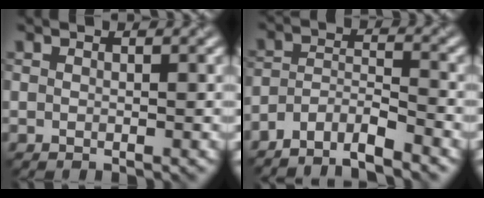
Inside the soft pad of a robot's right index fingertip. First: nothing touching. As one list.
[{"total": 5.0, "force": [-4.4, 1.1, 2.1], "torque": [-0.034, 0.000, -0.082]}]